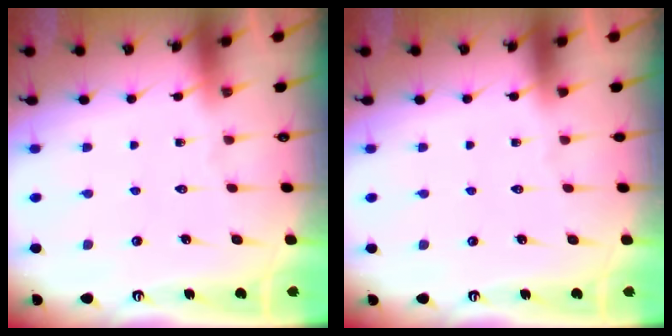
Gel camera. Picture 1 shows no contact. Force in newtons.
{"total": 0.0}